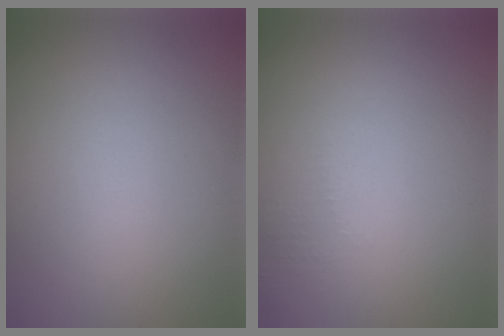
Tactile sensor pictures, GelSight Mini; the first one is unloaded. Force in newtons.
{"total": 1.0, "press": 0.9, "slide": 0.3}